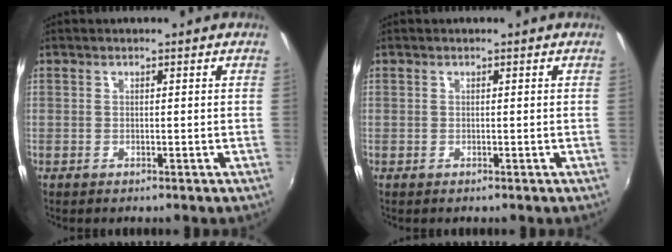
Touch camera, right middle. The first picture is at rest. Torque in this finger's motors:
{"motor_torque": [0.14, -0.10, 0.05, 0.00]}